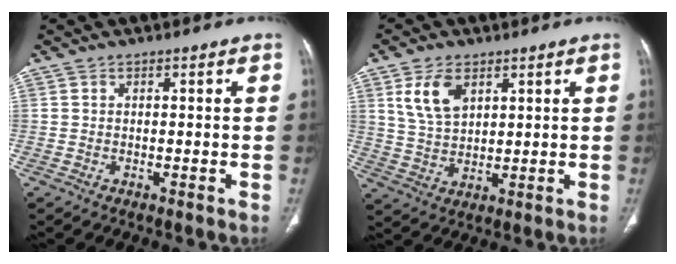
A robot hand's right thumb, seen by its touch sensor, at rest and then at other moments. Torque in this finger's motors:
{"motor_torque": [0.03, 0.06, 0.68, 0.61, 0.06]}